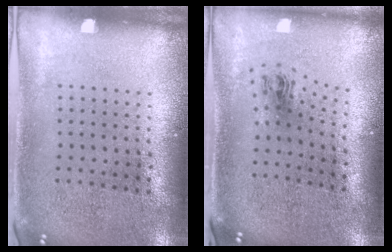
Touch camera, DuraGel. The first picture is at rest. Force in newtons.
{"total": 1.0, "press": 0.5, "slide": 0.9}